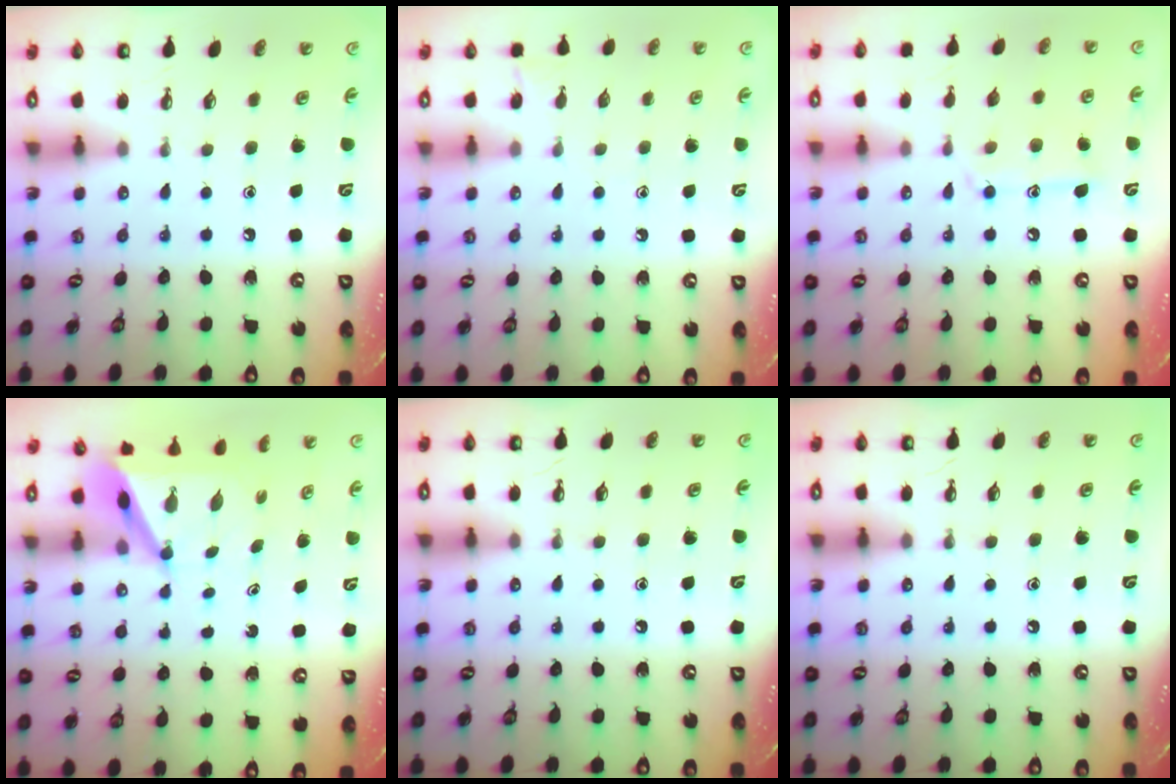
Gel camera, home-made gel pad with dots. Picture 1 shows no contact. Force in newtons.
{"total": 5.4, "press": 5.4, "slide": 0.6}
{"total": 12.4, "press": 12.4, "slide": 0.8}
{"total": 6.3, "press": 6.3, "slide": 0.6}
{"total": 0.0}
{"total": 0.0}